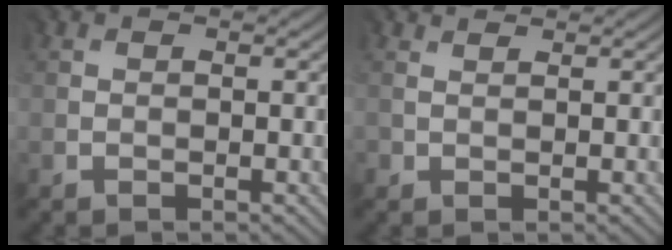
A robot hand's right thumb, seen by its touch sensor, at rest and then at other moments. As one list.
[{"total": 0.9, "force": [0.6, 0.5, 0.4], "torque": [-0.003, 0.001, 0.014]}]